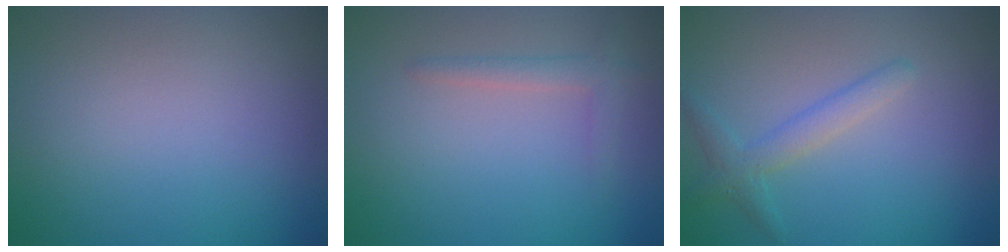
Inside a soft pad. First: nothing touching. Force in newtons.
{"total": 1.6, "press": 1.6, "slide": 0.1}
{"total": 2.3, "press": 2.3, "slide": 0.1}